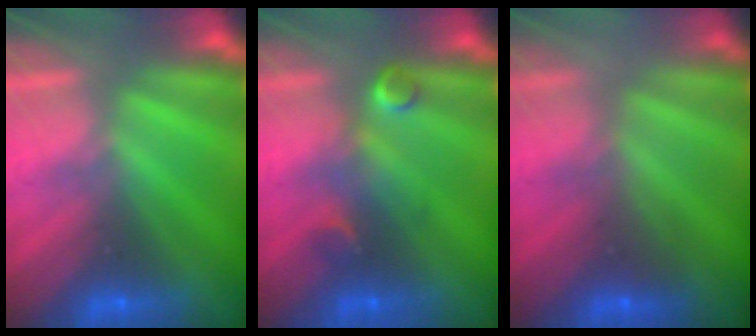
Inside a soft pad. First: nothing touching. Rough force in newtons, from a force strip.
{"total": 3.1}
{"total": 2.0}